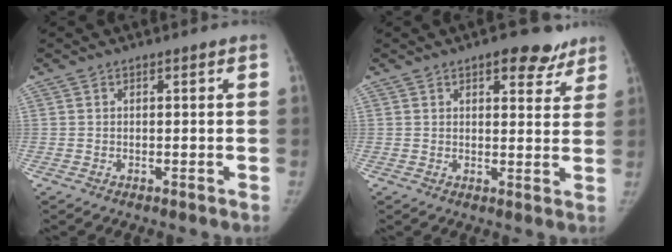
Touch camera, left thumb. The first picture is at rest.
{"total": 7.8, "force": [5.0, 3.9, 4.5], "torque": [-0.017, -0.019, 0.061]}